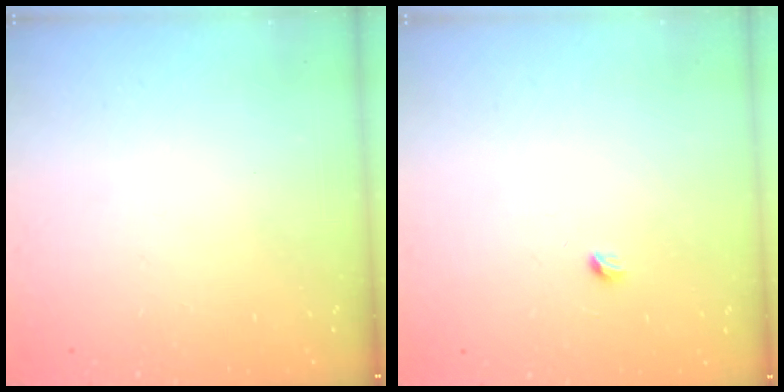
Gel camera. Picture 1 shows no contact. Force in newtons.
{"total": 2.9, "press": 2.9, "slide": 0.4}